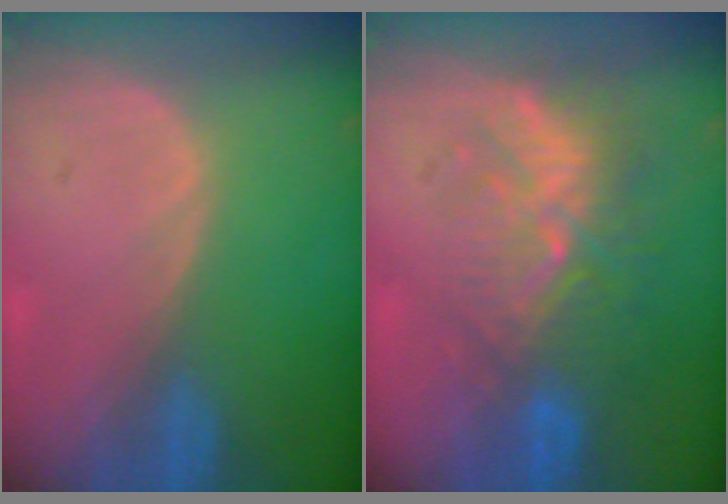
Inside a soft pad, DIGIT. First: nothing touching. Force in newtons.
{"total": 9.4, "press": 8.7, "slide": 3.5}